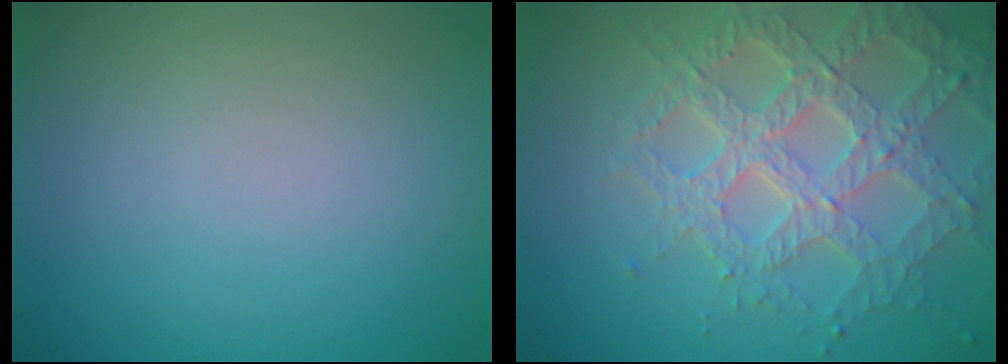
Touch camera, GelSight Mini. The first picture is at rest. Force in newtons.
{"total": 7.0, "press": 5.2, "slide": 4.7}